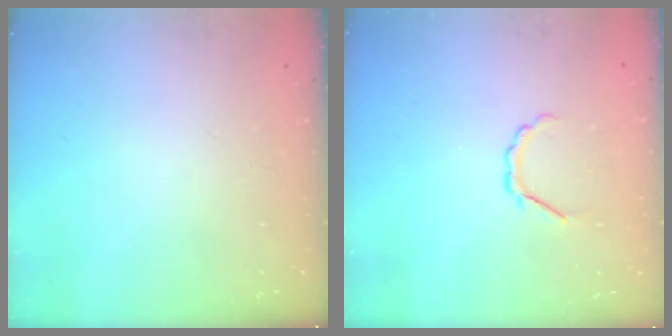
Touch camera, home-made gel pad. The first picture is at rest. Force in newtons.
{"total": 3.3, "press": 3.1, "slide": 1.1}